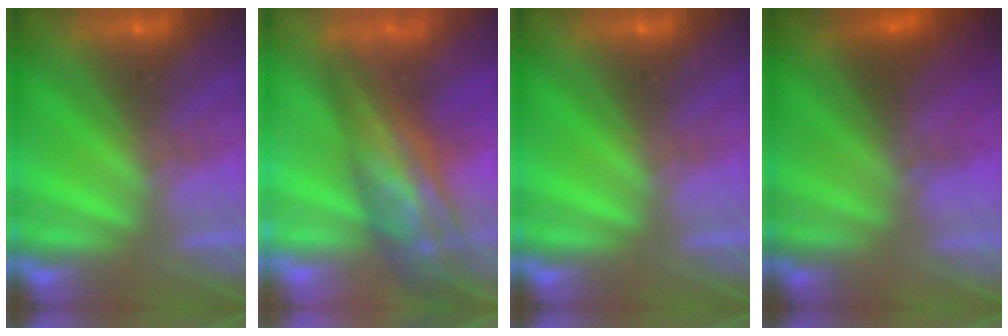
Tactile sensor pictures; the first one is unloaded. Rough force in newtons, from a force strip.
{"total": 5.9}
{"total": 0.0}
{"total": 2.2}